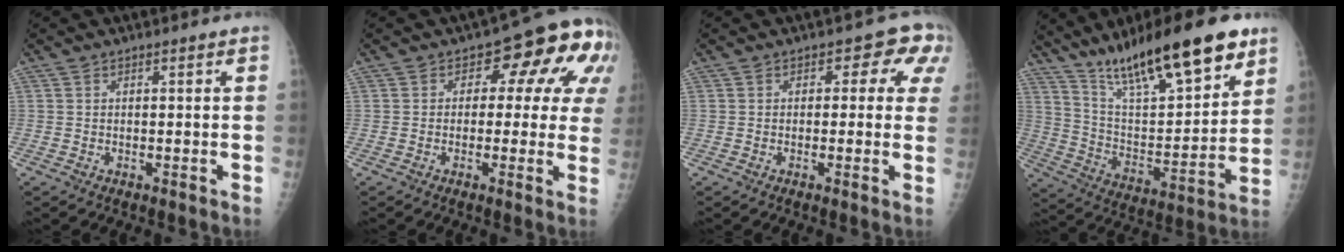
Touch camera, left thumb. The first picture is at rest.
{"total": 12.7, "force": [3.0, 7.4, 9.9], "torque": [-0.061, 0.012, 0.021]}
{"total": 5.8, "force": [1.7, 3.8, 4.0], "torque": [0.008, 0.005, 0.003]}
{"total": 24.4, "force": [16.4, 6.3, 16.9], "torque": [-0.249, -0.057, 0.281]}